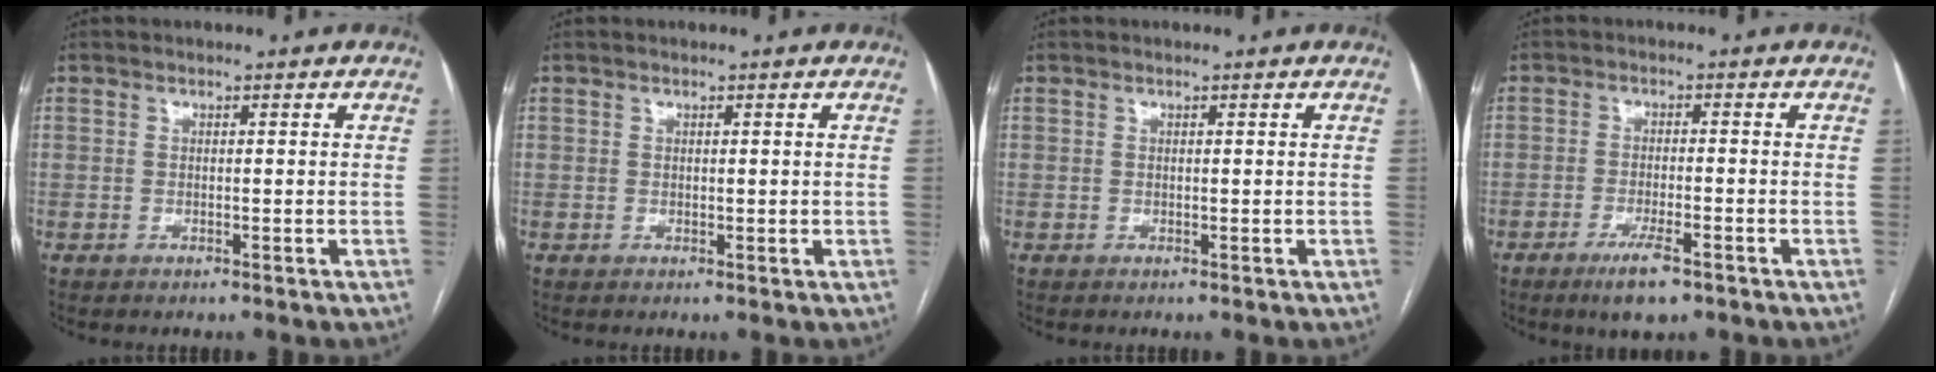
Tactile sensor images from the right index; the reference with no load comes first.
{"total": 0.7, "force": [0.2, 0.4, 0.5], "torque": [-0.009, -0.003, 0.006]}
{"total": 0.0}
{"total": 5.5, "force": [-3.5, 0.9, 4.1], "torque": [-0.080, -0.009, -0.057]}